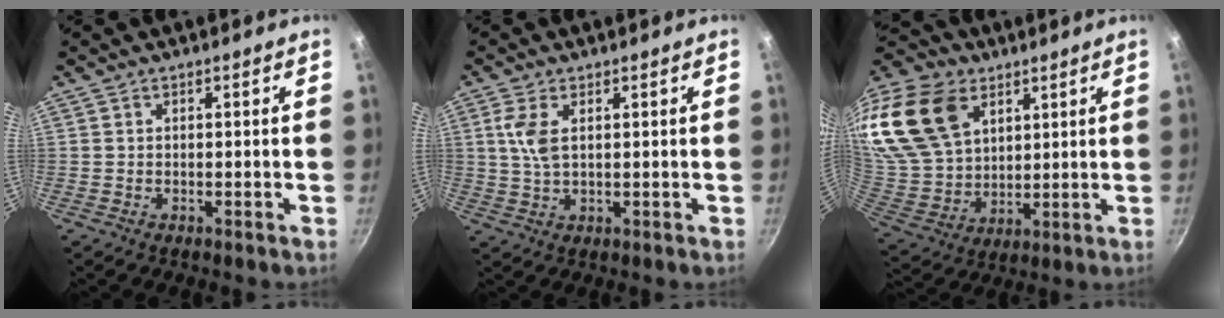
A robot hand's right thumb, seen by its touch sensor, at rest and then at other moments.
{"total": 4.9, "force": [1.4, 2.3, 4.1], "torque": [-0.088, -0.002, 0.030]}
{"total": 23.6, "force": [10.9, 15.7, 13.8], "torque": [-0.295, -0.009, 0.218]}